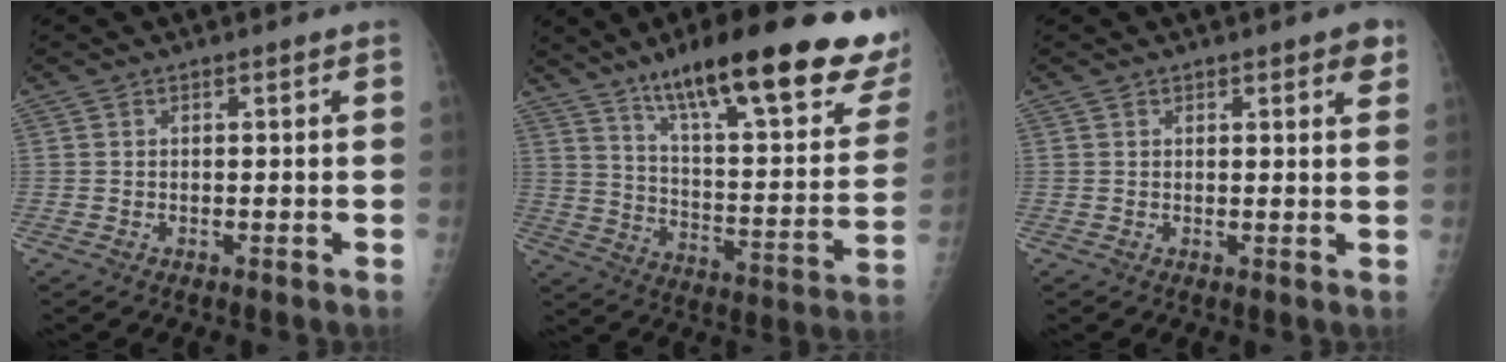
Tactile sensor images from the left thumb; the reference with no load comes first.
{"total": 29.7, "force": [20.9, 5.9, 20.3], "torque": [-0.263, -0.077, 0.299]}
{"total": 3.3, "force": [1.8, 1.5, 2.3], "torque": [-0.010, -0.006, 0.017]}